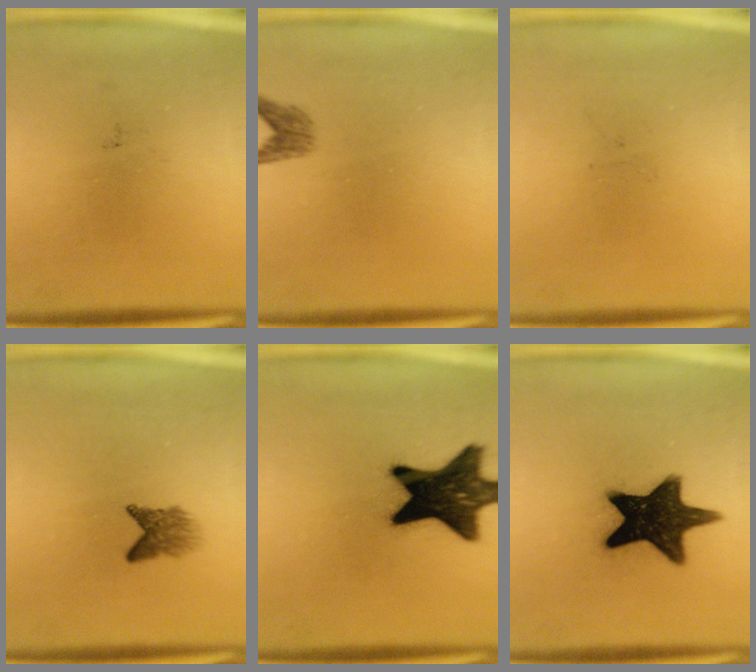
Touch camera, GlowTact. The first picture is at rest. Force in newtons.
{"total": 1.8}
{"total": 0.0}
{"total": 2.8}
{"total": 18.2}
{"total": 16.1}